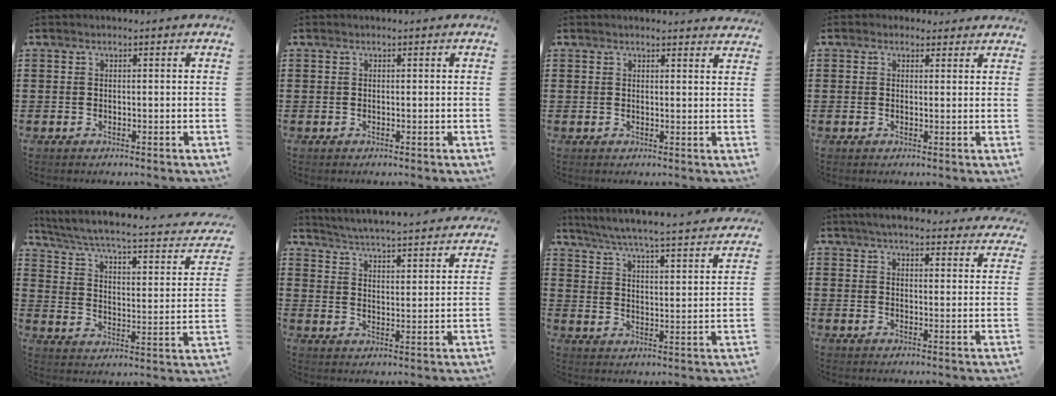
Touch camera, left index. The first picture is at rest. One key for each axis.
{"total": 0.0}
{"total": 1.7, "fx": 1.7, "fy": 0.1, "fz": 0.3, "tx": -0.001, "ty": -0.003, "tz": 0.032}
{"total": 1.6, "fx": 1.3, "fy": 0.9, "fz": 0.3, "tx": -0.010, "ty": 0.008, "tz": 0.024}
{"total": 4.6, "fx": 2.7, "fy": 0.5, "fz": 3.7, "tx": -0.086, "ty": -0.029, "tz": 0.035}
{"total": 4.1, "fx": 4.0, "fy": -0.8, "fz": 0.8, "tx": -0.038, "ty": -0.039, "tz": 0.061}
{"total": 4.8, "fx": 4.4, "fy": -0.7, "fz": 1.8, "tx": -0.057, "ty": -0.045, "tz": 0.065}
{"total": 4.8, "fx": 4.5, "fy": 0.4, "fz": 1.5, "tx": -0.046, "ty": -0.017, "tz": 0.081}